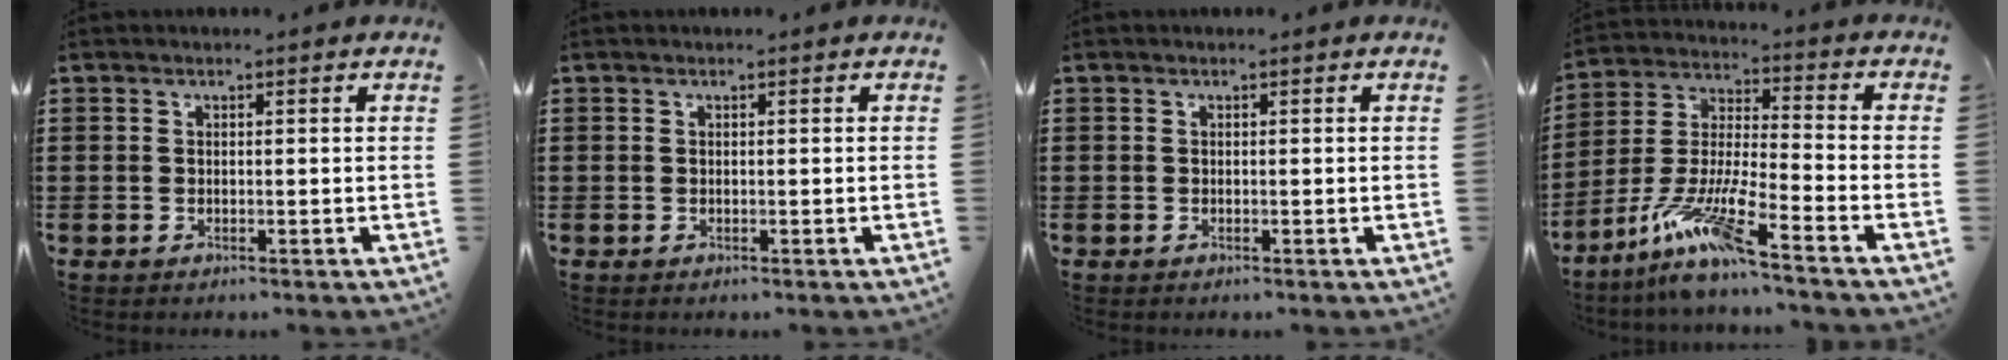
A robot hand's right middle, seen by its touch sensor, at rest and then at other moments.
{"total": 0.6, "force": [-0.5, 0.3, 0.1], "torque": [-0.004, 0.001, -0.010]}
{"total": 0.0}
{"total": 10.6, "force": [-7.9, 0.0, 7.0], "torque": [-0.154, -0.013, -0.162]}